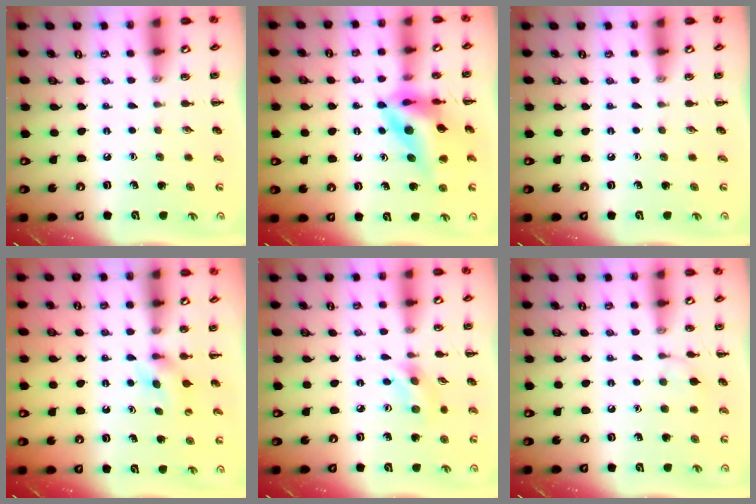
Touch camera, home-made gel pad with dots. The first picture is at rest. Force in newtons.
{"total": 13.0, "press": 12.6, "slide": 3.1}
{"total": 0.0}
{"total": 4.5, "press": 4.2, "slide": 1.5}
{"total": 3.3, "press": 3.2, "slide": 0.7}
{"total": 5.2, "press": 4.8, "slide": 2.0}